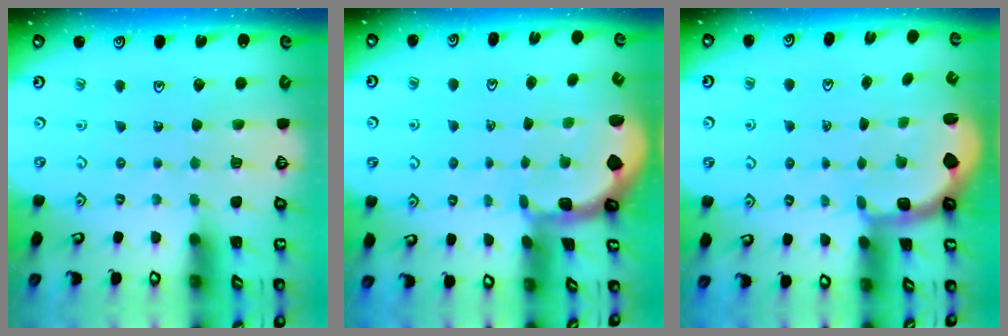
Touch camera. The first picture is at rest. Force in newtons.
{"total": 0.8, "press": 0.8, "slide": 0.2}
{"total": 2.5, "press": 1.2, "slide": 2.1}